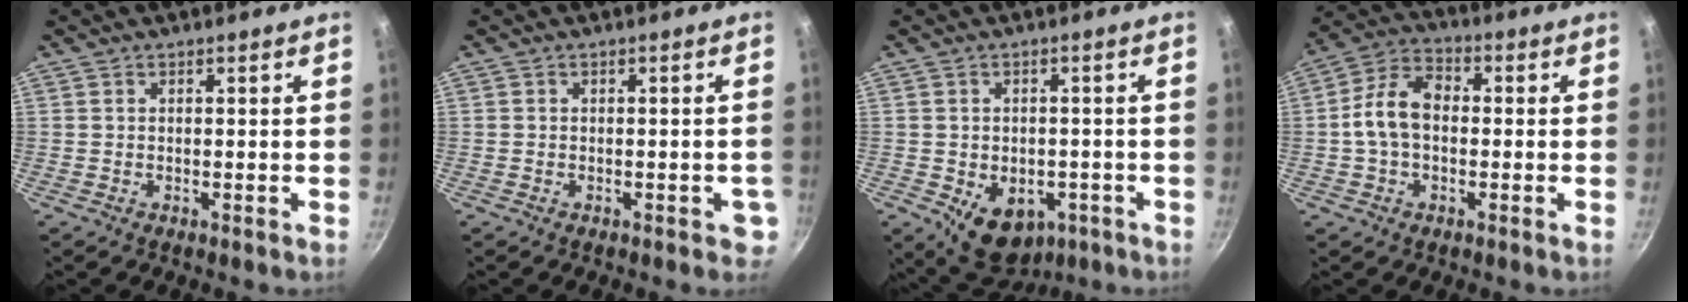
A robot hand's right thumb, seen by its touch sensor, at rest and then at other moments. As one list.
[{"total": 3.0, "force": [-1.1, 1.7, 2.2], "torque": [-0.007, 0.011, -0.011]}, {"total": 10.7, "force": [-3.9, 7.4, 6.6], "torque": [-0.059, 0.002, -0.039]}, {"total": 9.6, "force": [-0.4, 6.6, 7.0], "torque": [-0.115, 0.030, -0.022]}]